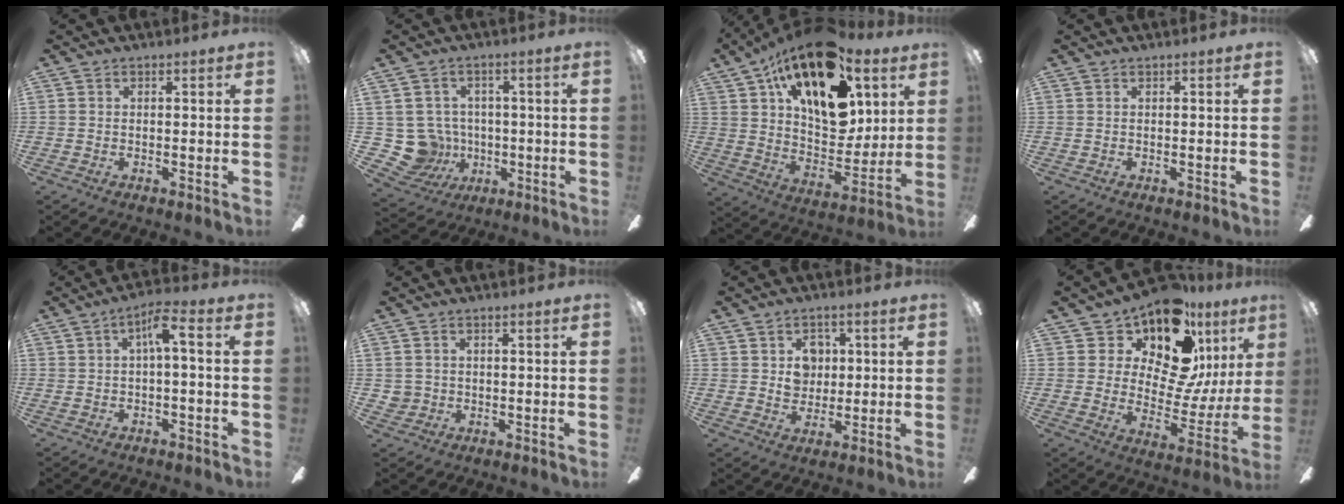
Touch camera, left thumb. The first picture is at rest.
{"total": 10.2, "force": [-0.8, 9.8, 2.6], "torque": [-0.098, 0.000, -0.006]}
{"total": 25.2, "force": [13.6, 12.5, 17.1], "torque": [-0.277, -0.076, 0.237]}
{"total": 0.0}
{"total": 6.0, "force": [0.6, 1.6, 5.7], "torque": [-0.092, 0.005, 0.006]}
{"total": 2.4, "force": [0.0, 2.4, 0.1], "torque": [-0.006, 0.004, -0.001]}
{"total": 6.2, "force": [1.4, 5.4, 2.6], "torque": [-0.035, 0.003, 0.021]}
{"total": 17.0, "force": [12.3, 7.1, 9.4], "torque": [-0.156, -0.096, 0.208]}